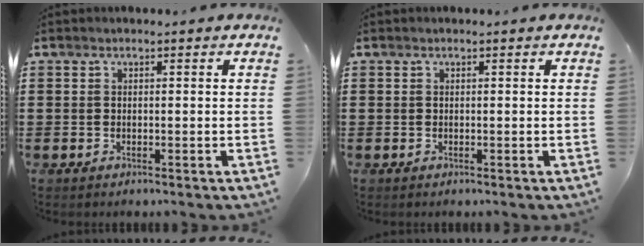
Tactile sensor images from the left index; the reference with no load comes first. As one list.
[{"total": 0.0}]